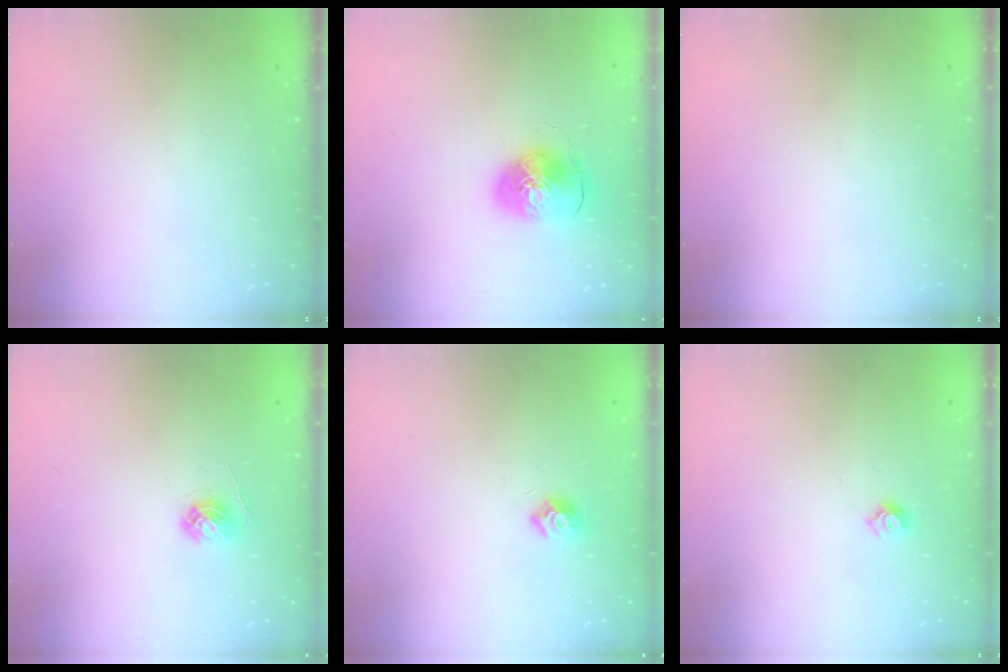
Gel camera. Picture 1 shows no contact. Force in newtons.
{"total": 8.9, "press": 8.7, "slide": 1.5}
{"total": 0.0}
{"total": 4.8, "press": 4.7, "slide": 0.5}
{"total": 7.4, "press": 7.4, "slide": 0.9}
{"total": 5.5, "press": 5.5, "slide": 0.7}